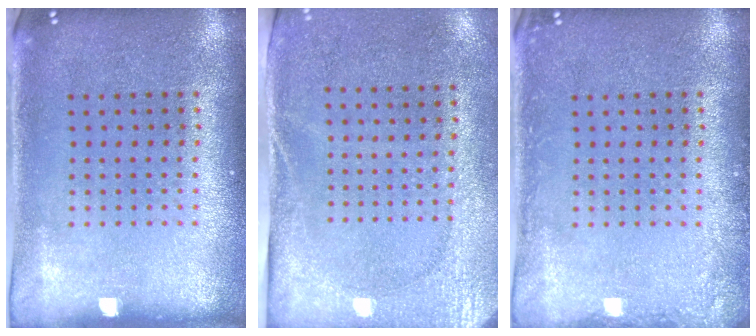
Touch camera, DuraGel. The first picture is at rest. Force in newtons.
{"total": 2.7, "press": 2.1, "slide": 1.6}
{"total": 1.3, "press": 1.3, "slide": 0.1}